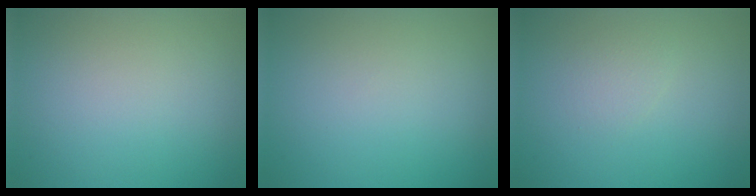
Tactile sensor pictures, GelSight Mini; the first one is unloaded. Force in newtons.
{"total": 0.0}
{"total": 1.1, "press": 1.1, "slide": 0.1}